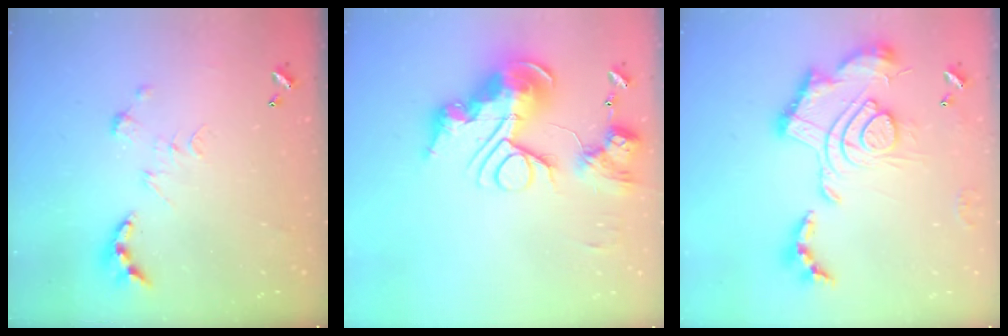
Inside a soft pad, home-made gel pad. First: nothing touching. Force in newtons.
{"total": 0.9, "press": 0.9, "slide": 0.0}
{"total": 2.5, "press": 1.9, "slide": 1.7}